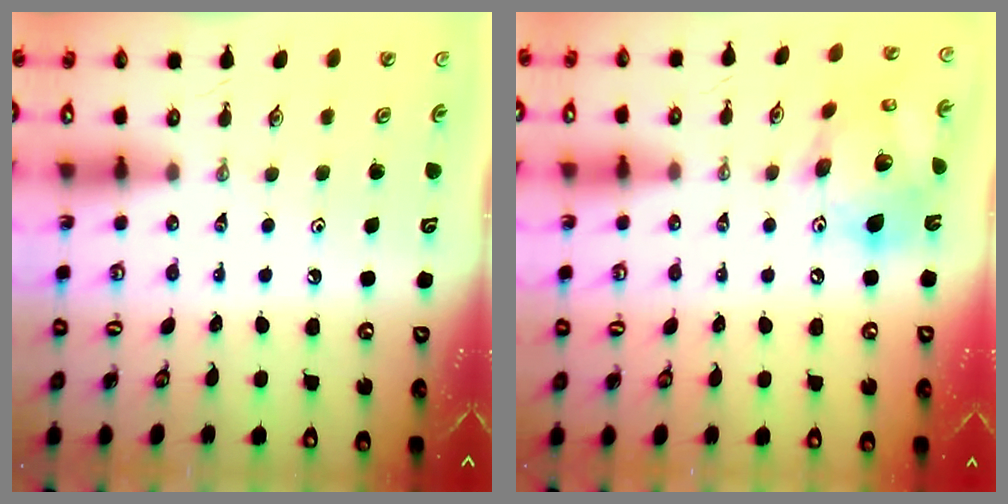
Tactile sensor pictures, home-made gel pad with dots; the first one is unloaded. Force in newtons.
{"total": 16.5, "press": 16.3, "slide": 2.5}